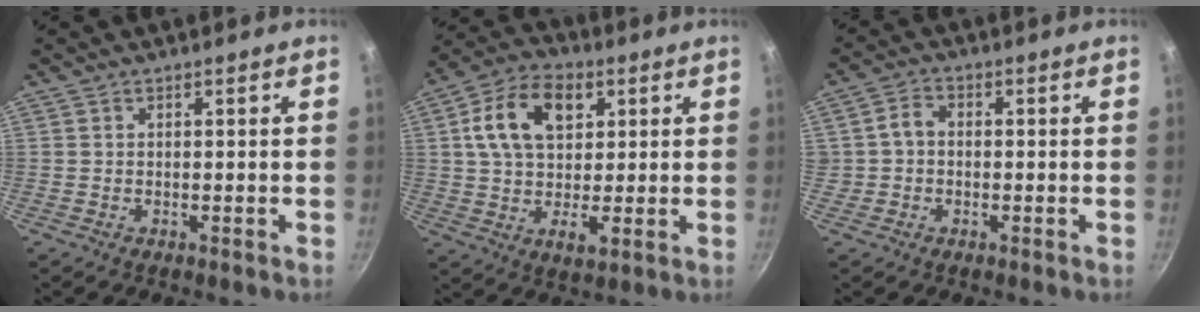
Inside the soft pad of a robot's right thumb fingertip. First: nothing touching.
{"total": 14.9, "force": [4.4, 9.8, 10.4], "torque": [-0.161, 0.002, 0.065]}
{"total": 3.5, "force": [-0.3, 3.0, 1.8], "torque": [-0.017, 0.015, -0.011]}